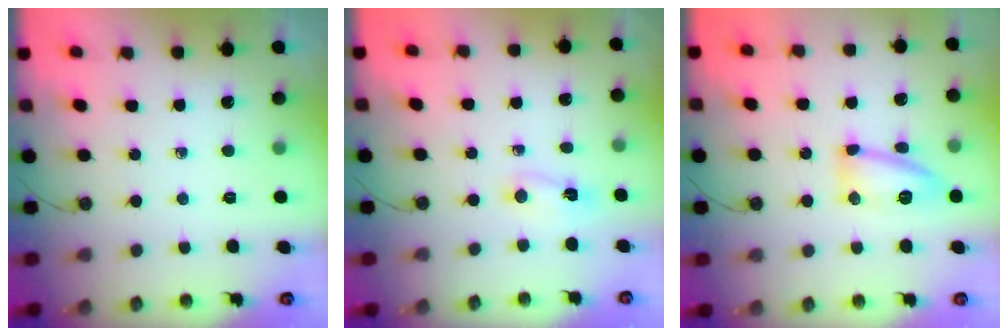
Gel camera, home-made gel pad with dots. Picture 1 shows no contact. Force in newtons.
{"total": 2.0, "press": 1.6, "slide": 1.2}
{"total": 11.4, "press": 11.4, "slide": 0.6}